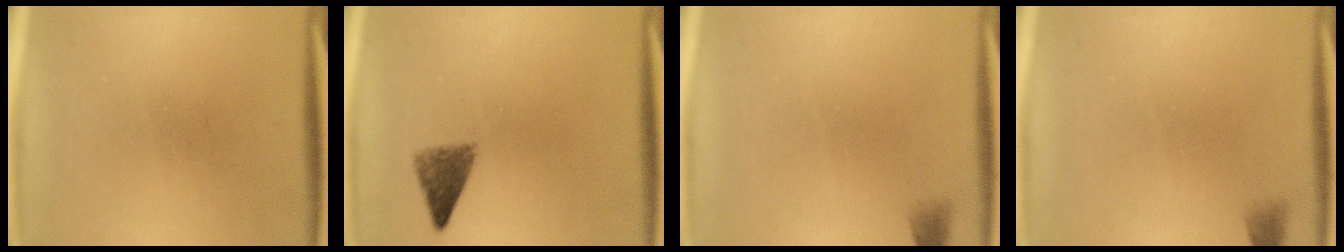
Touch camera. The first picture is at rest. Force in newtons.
{"total": 3.4}
{"total": 1.2}
{"total": 1.2}